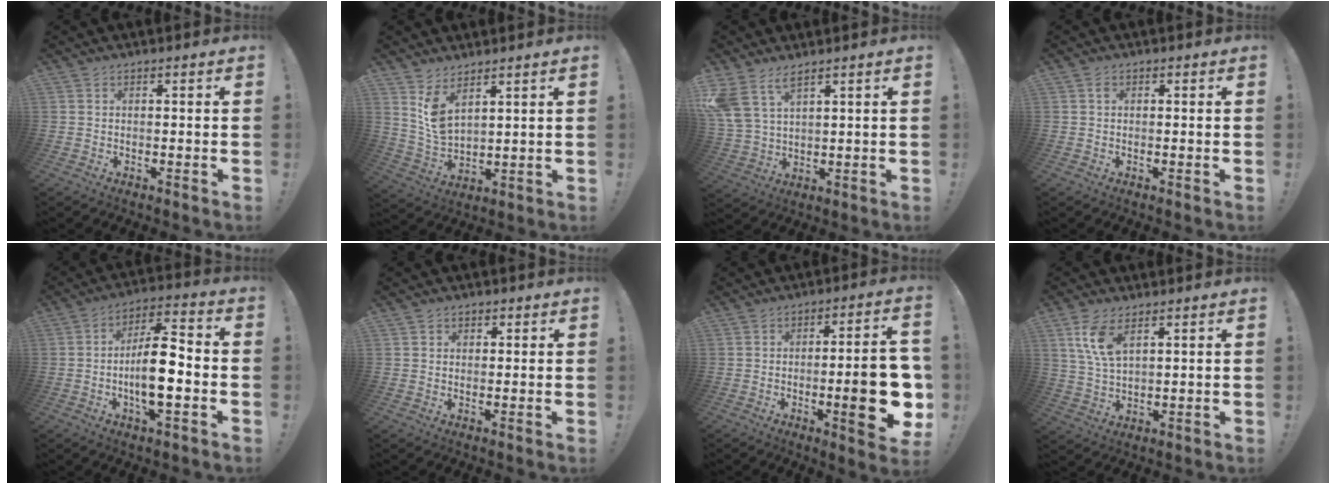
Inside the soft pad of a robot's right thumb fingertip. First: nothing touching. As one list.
[{"total": 7.7, "force": [5.5, 3.3, 4.2], "torque": [-0.082, -0.042, 0.105]}, {"total": 8.5, "force": [6.0, 3.7, 4.7], "torque": [-0.094, -0.028, 0.118]}, {"total": 0.8, "force": [0.3, 0.6, 0.5], "torque": [-0.011, 0.004, 0.004]}, {"total": 14.1, "force": [-3.0, 4.5, 13.1], "torque": [-0.230, 0.010, -0.055]}, {"total": 1.8, "force": [1.0, 1.4, 0.3], "torque": [0.006, -0.005, 0.017]}, {"total": 16.8, "force": [-3.1, 3.9, 16.0], "torque": [-0.204, 0.002, -0.038]}, {"total": 8.5, "force": [4.5, 3.8, 6.1], "torque": [-0.123, -0.018, 0.082]}]